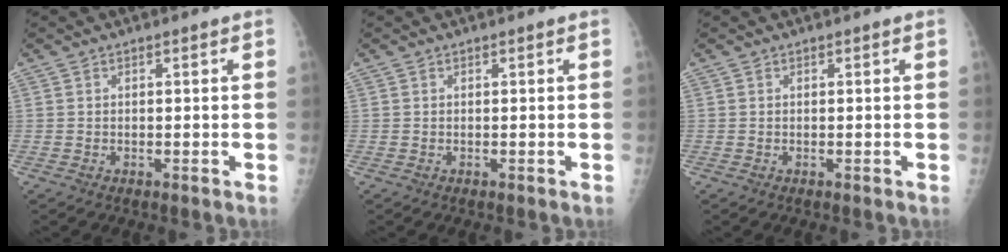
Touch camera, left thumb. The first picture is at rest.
{"total": 0.0}
{"total": 0.0}